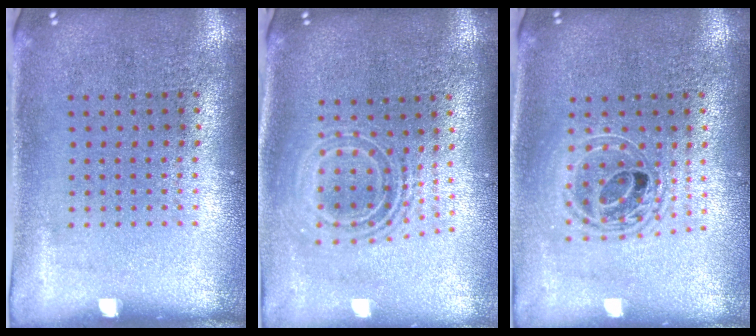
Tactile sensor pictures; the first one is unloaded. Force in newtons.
{"total": 2.0, "press": 1.5, "slide": 1.3}
{"total": 1.6, "press": 1.4, "slide": 0.9}